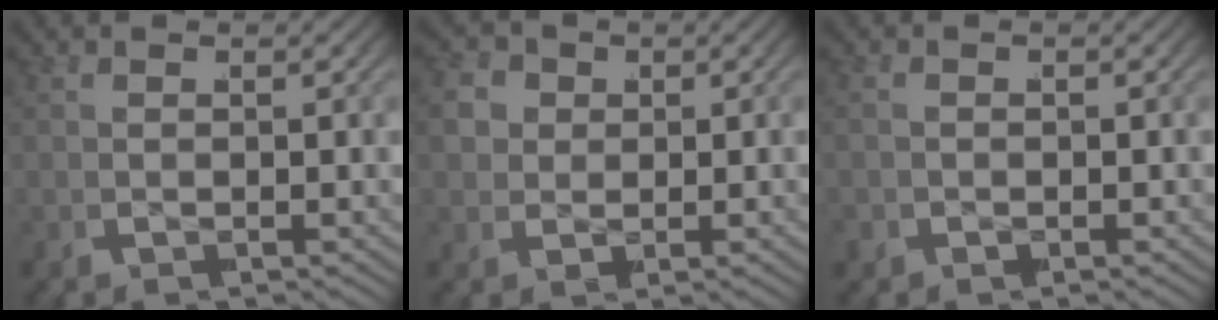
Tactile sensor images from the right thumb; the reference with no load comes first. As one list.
[{"total": 4.9, "force": [0.6, 4.4, 2.0], "torque": [-0.054, -0.016, 0.013]}, {"total": 1.0, "force": [-0.6, 0.8, 0.2], "torque": [-0.003, -0.002, -0.009]}]